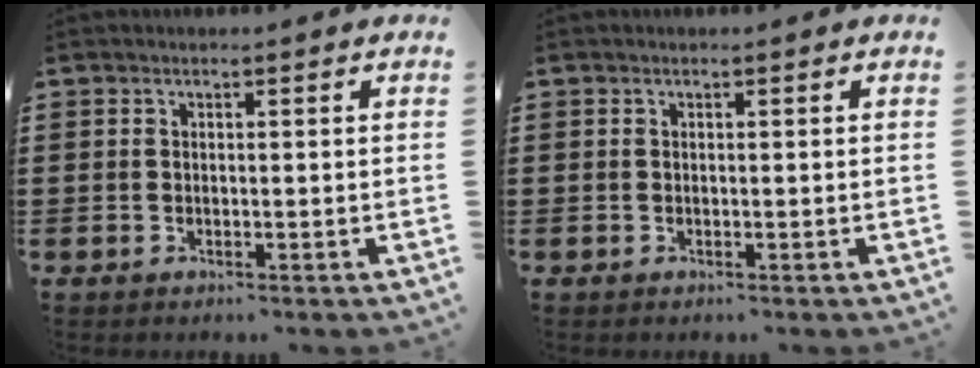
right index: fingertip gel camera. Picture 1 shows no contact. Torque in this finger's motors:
{"motor_torque": [-0.19, 1.08, 0.00, 0.00]}